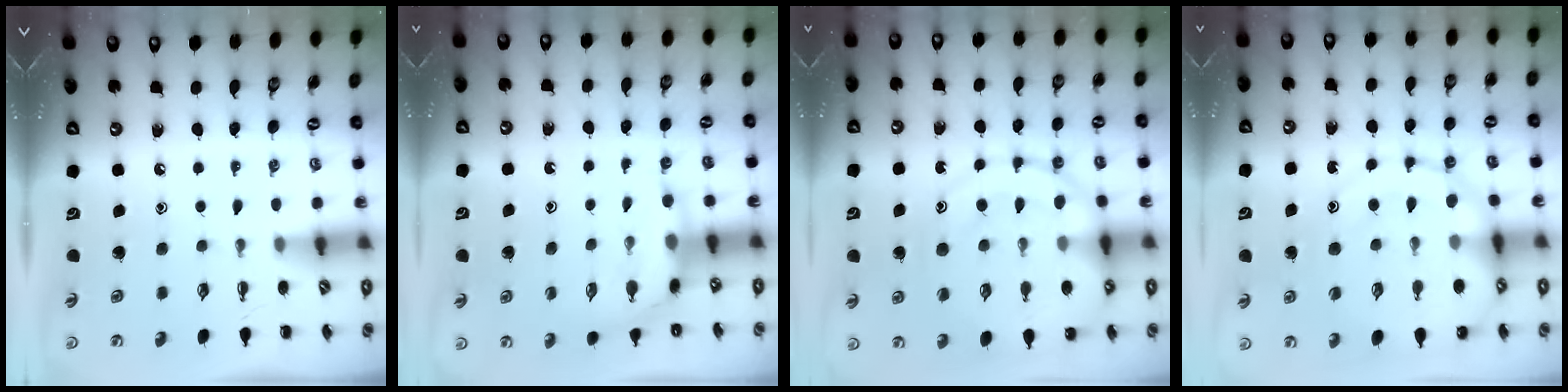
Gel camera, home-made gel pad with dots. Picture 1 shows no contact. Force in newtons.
{"total": 6.3, "press": 6.2, "slide": 1.4}
{"total": 16.9, "press": 16.7, "slide": 2.5}
{"total": 16.9, "press": 16.8, "slide": 2.0}